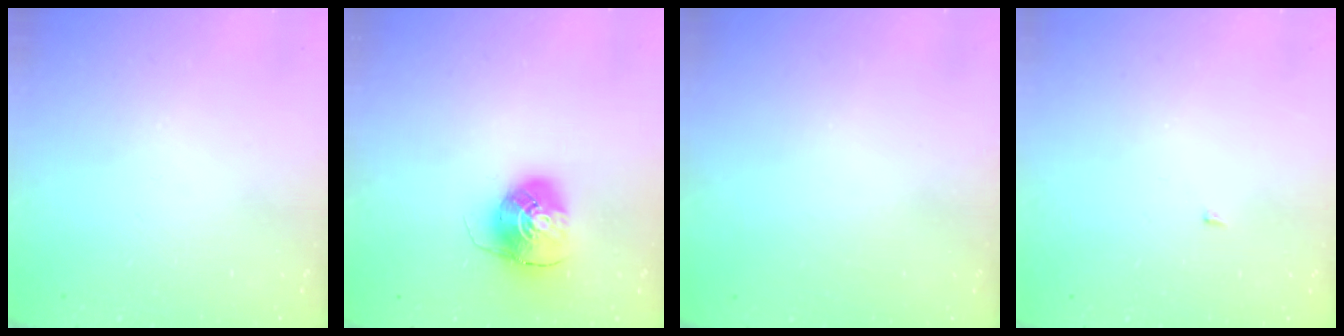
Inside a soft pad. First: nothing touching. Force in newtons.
{"total": 10.3, "press": 10.3, "slide": 0.4}
{"total": 0.9, "press": 0.9, "slide": 0.1}
{"total": 1.4, "press": 1.3, "slide": 0.1}